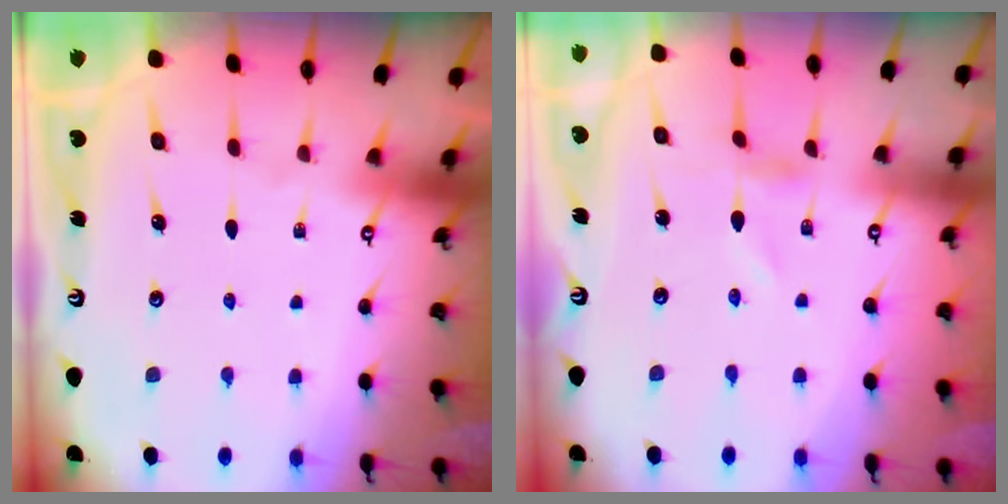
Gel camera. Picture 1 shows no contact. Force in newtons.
{"total": 0.6, "press": 0.6, "slide": 0.2}